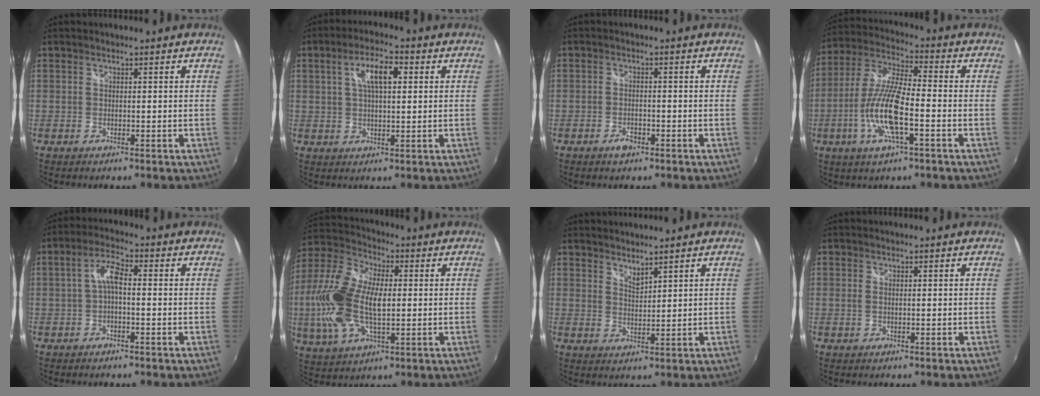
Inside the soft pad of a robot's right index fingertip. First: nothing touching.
{"total": 7.0, "force": [2.0, 2.7, 6.2], "torque": [-0.111, 0.015, 0.035]}
{"total": 2.4, "force": [-1.6, 1.2, 1.4], "torque": [-0.029, 0.000, -0.027]}
{"total": 12.9, "force": [-3.9, 2.7, 12.0], "torque": [-0.248, -0.004, -0.077]}
{"total": 4.3, "force": [-0.5, 1.5, 4.0], "torque": [-0.082, 0.015, -0.011]}
{"total": 17.5, "force": [-0.3, 9.1, 14.9], "torque": [-0.319, 0.014, -0.006]}
{"total": 2.8, "force": [2.6, 0.3, 0.9], "torque": [-0.014, -0.002, 0.045]}
{"total": 0.7, "force": [0.3, 0.3, 0.6], "torque": [-0.013, 0.002, 0.007]}